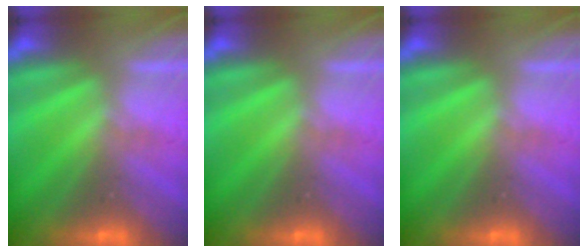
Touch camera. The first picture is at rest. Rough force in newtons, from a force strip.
{"total": 0.0}
{"total": 0.0}